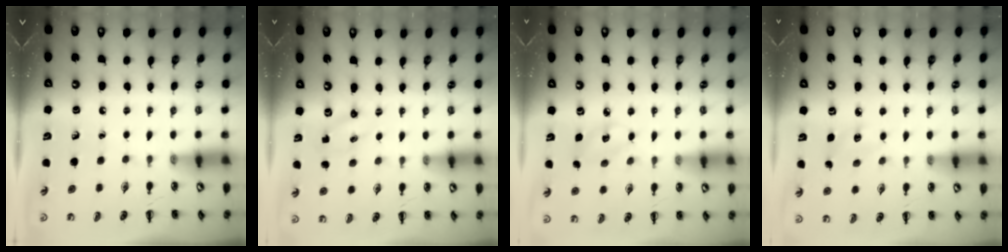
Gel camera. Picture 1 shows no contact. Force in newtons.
{"total": 1.3, "press": 1.2, "slide": 0.4}
{"total": 4.5, "press": 4.4, "slide": 1.0}
{"total": 3.7, "press": 3.6, "slide": 0.9}